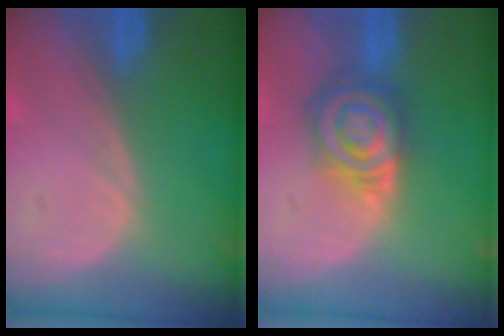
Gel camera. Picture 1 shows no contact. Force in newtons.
{"total": 7.2, "press": 6.7, "slide": 2.8}